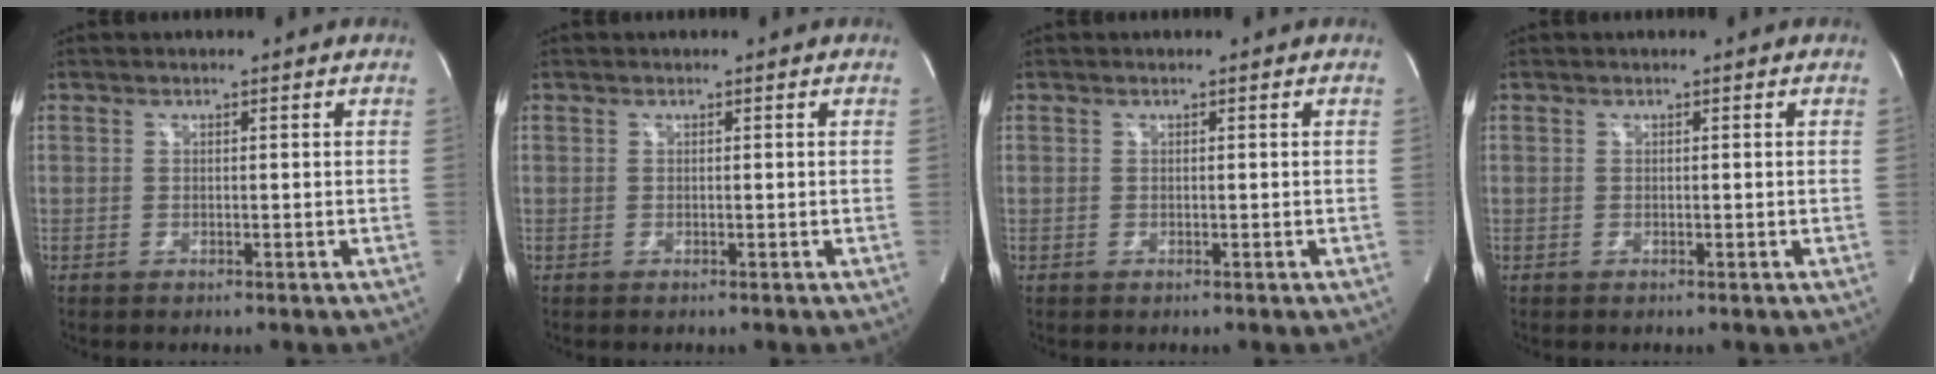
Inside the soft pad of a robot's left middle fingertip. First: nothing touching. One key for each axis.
{"total": 0.0}
{"total": 0.0}
{"total": 0.0}